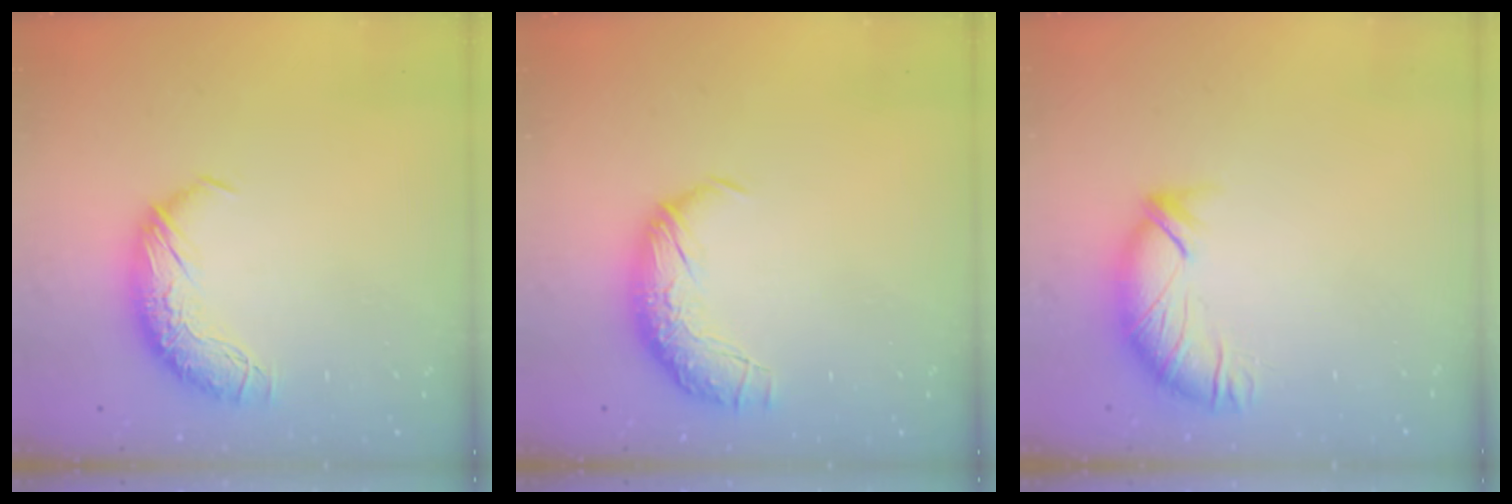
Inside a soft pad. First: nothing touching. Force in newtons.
{"total": 2.3, "press": 0.9, "slide": 2.1}
{"total": 3.2, "press": 3.0, "slide": 0.8}